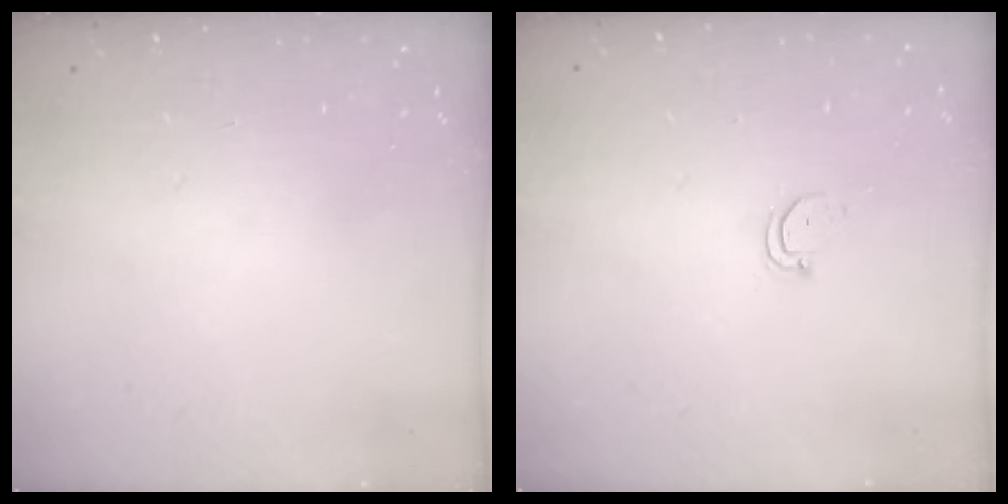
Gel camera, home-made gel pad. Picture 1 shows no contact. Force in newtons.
{"total": 2.4, "press": 2.4, "slide": 0.2}